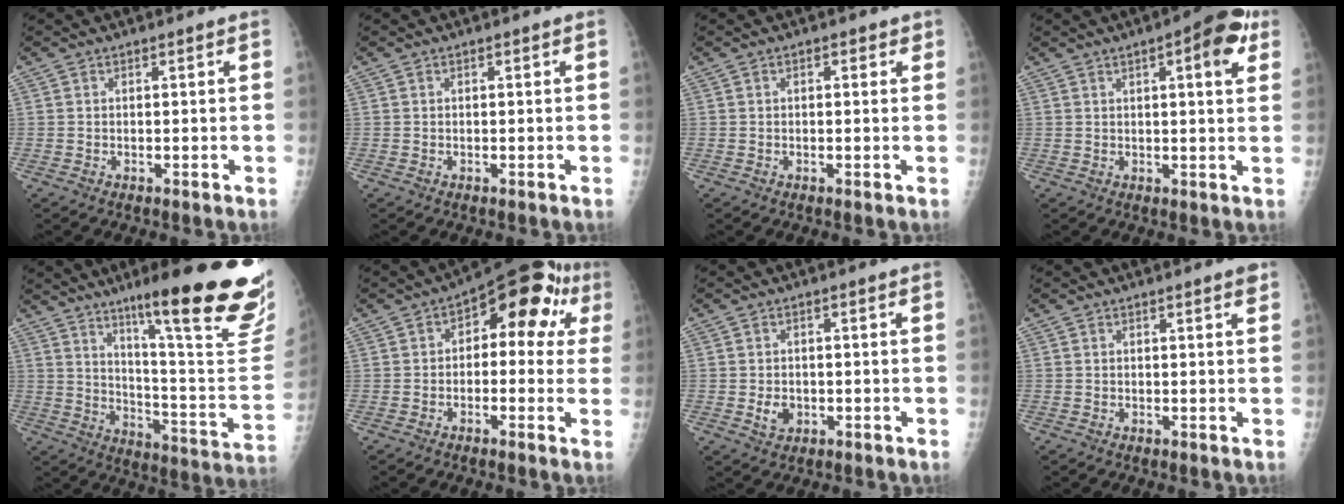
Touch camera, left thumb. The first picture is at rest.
{"total": 0.0}
{"total": 1.5, "force": [0.7, 1.0, 0.9], "torque": [-0.002, 0.001, 0.004]}
{"total": 8.9, "force": [3.9, 2.6, 7.6], "torque": [-0.084, -0.003, 0.044]}
{"total": 28.1, "force": [17.5, 3.7, 21.6], "torque": [-0.252, -0.090, 0.255]}
{"total": 13.8, "force": [3.5, 7.6, 11.0], "torque": [-0.087, 0.032, 0.033]}
{"total": 3.1, "force": [-0.7, 2.4, 1.8], "torque": [-0.024, 0.001, -0.006]}
{"total": 1.1, "force": [0.7, 0.1, 0.9], "torque": [-0.011, -0.003, 0.008]}